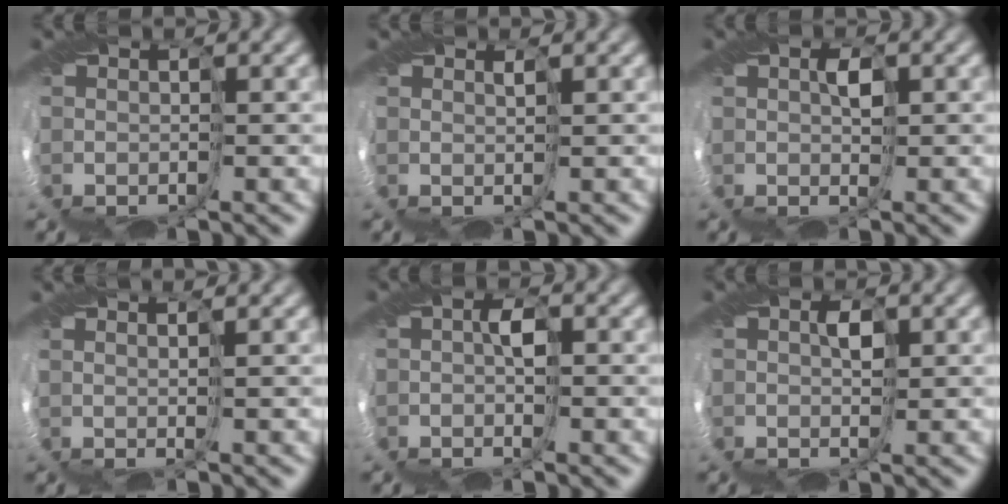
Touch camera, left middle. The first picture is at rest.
{"total": 0.6, "force": [0.5, -0.3, 0.0], "torque": [-0.002, 0.000, 0.017]}
{"total": 0.7, "force": [0.4, 0.1, 0.6], "torque": [-0.017, 0.003, 0.011]}
{"total": 2.2, "force": [1.8, 0.0, 1.3], "torque": [-0.002, 0.029, 0.005]}
{"total": 0.9, "force": [0.0, 0.0, 0.9], "torque": [-0.024, 0.007, 0.001]}
{"total": 1.0, "force": [0.4, 0.4, 0.8], "torque": [-0.019, 0.001, 0.011]}